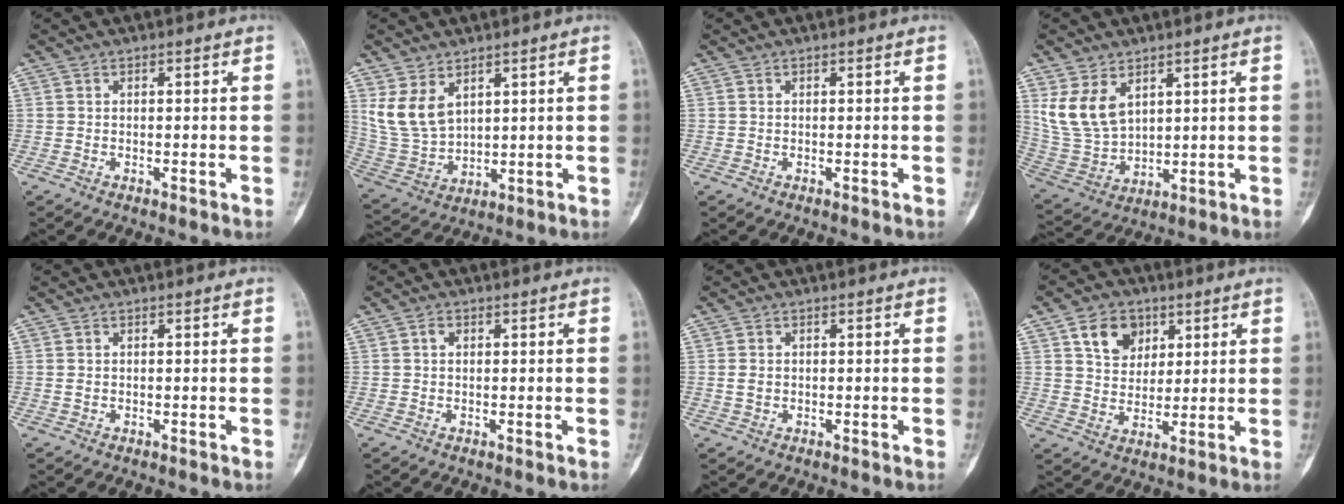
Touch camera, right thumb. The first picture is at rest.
{"total": 8.9, "force": [4.2, 5.6, 5.5], "torque": [-0.097, -0.018, 0.105]}
{"total": 0.0}
{"total": 10.0, "force": [4.5, 6.4, 6.3], "torque": [-0.111, -0.017, 0.111]}
{"total": 0.7, "force": [0.1, 0.5, 0.4], "torque": [-0.003, 0.001, 0.002]}
{"total": 1.1, "force": [0.3, 0.8, 0.7], "torque": [-0.010, 0.002, 0.004]}
{"total": 1.6, "force": [0.0, 1.3, 1.0], "torque": [-0.013, 0.000, 0.004]}
{"total": 8.6, "force": [3.9, 6.5, 4.0], "torque": [-0.037, -0.017, 0.068]}